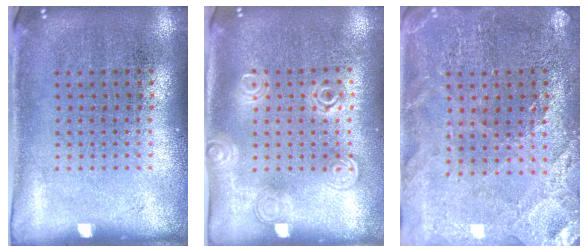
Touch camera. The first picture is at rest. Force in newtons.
{"total": 1.4, "press": 1.3, "slide": 0.4}
{"total": 1.0, "press": 1.0, "slide": 0.1}